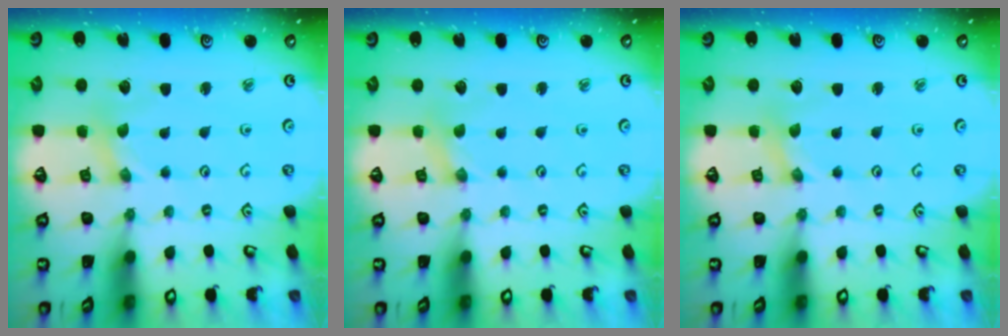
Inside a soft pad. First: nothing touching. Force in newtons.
{"total": 0.0}
{"total": 0.0}